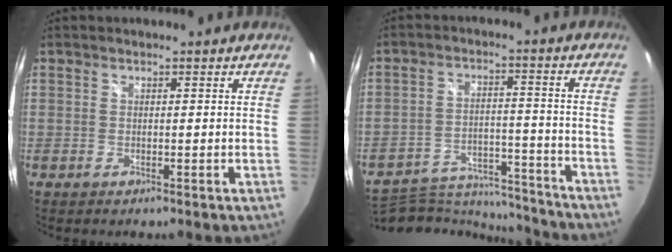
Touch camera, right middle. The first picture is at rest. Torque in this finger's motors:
{"motor_torque": [-1.02, -1.11, -0.17, -0.06]}